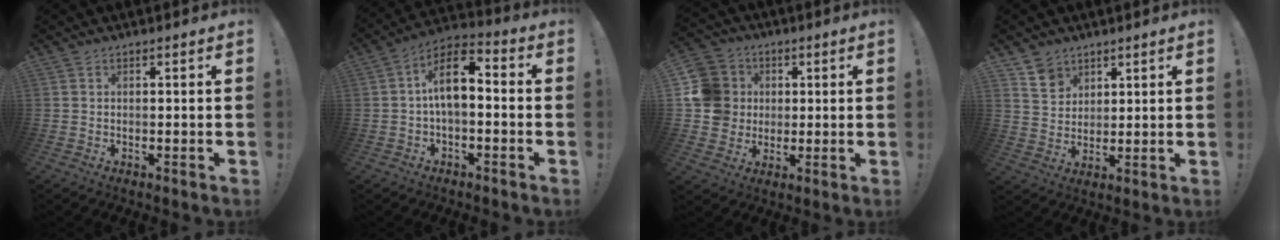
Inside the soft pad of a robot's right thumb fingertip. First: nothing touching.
{"total": 10.7, "force": [0.7, 5.5, 9.2], "torque": [-0.155, 0.010, 0.015]}
{"total": 13.3, "force": [1.7, 12.3, 4.9], "torque": [-0.078, 0.004, 0.040]}
{"total": 6.9, "force": [4.8, 4.8, 1.3], "torque": [-0.012, -0.036, 0.093]}